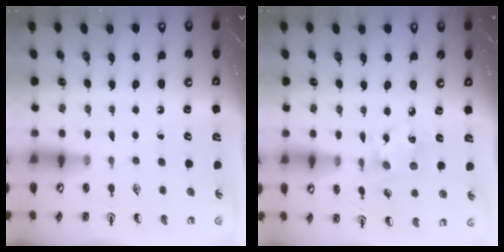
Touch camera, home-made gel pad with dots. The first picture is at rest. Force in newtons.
{"total": 7.8, "press": 7.8, "slide": 0.6}